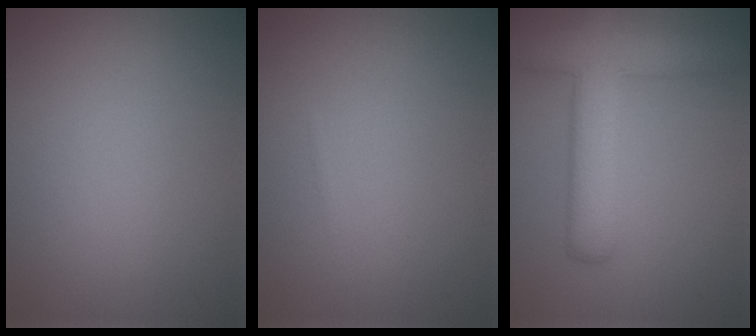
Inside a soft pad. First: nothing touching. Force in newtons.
{"total": 0.0}
{"total": 6.5, "press": 6.5, "slide": 0.3}